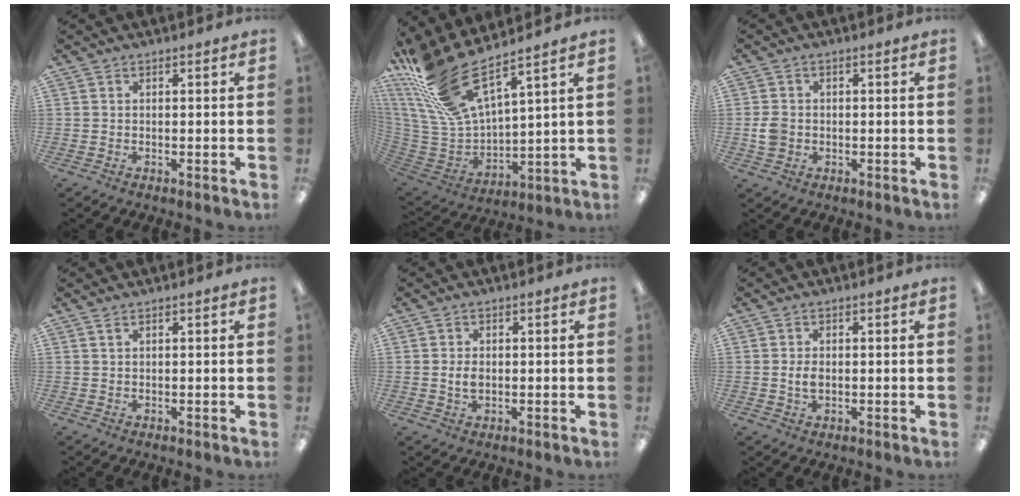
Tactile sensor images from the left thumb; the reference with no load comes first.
{"total": 19.3, "force": [14.7, 5.0, 11.4], "torque": [-0.269, -0.107, 0.262]}
{"total": 3.6, "force": [-0.4, 3.1, 1.9], "torque": [-0.024, 0.004, -0.007]}
{"total": 0.9, "force": [0.5, 0.3, 0.6], "torque": [-0.014, 0.003, 0.009]}
{"total": 2.6, "force": [0.1, 1.7, 2.0], "torque": [-0.040, 0.004, 0.001]}
{"total": 2.7, "force": [0.0, 1.7, 2.1], "torque": [-0.048, 0.001, -0.002]}